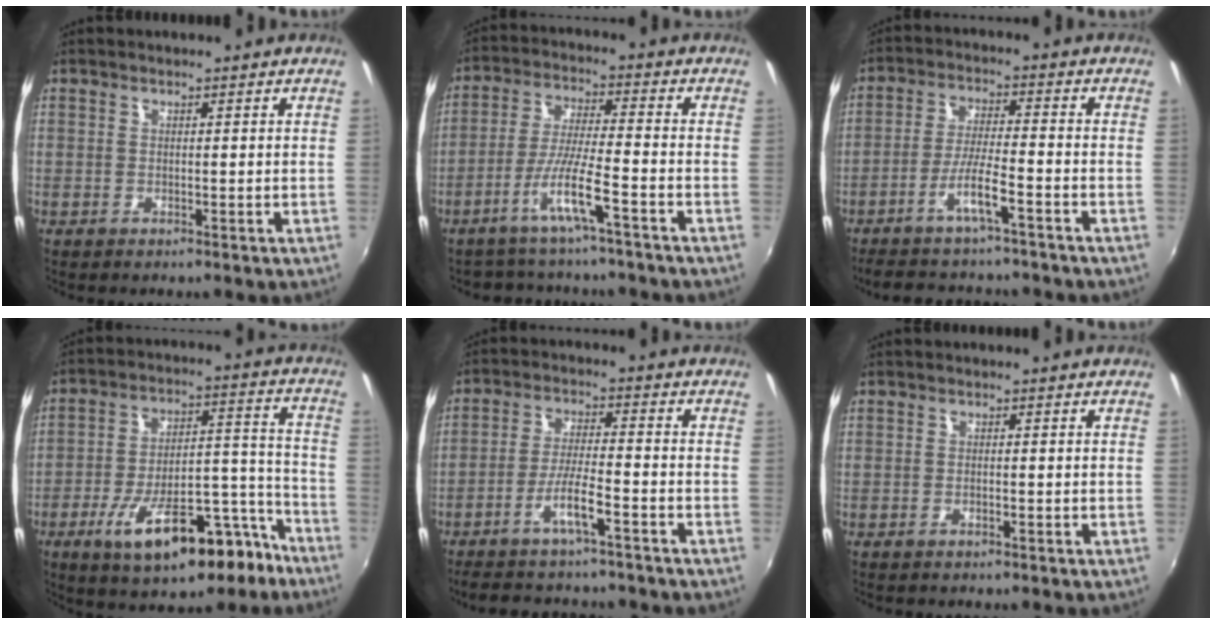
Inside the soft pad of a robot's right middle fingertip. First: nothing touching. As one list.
[{"total": 7.1, "force": [-5.0, 0.6, 5.0], "torque": [-0.105, 0.001, -0.090]}, {"total": 10.5, "force": [-8.7, 0.9, 5.7], "torque": [-0.121, -0.005, -0.142]}, {"total": 18.5, "force": [-11.6, 7.1, 12.6], "torque": [-0.214, 0.014, -0.165]}, {"total": 10.0, "force": [-8.2, 1.2, 5.6], "torque": [-0.117, -0.005, -0.134]}, {"total": 0.5, "force": [-0.4, 0.3, 0.1], "torque": [-0.002, -0.001, -0.009]}]